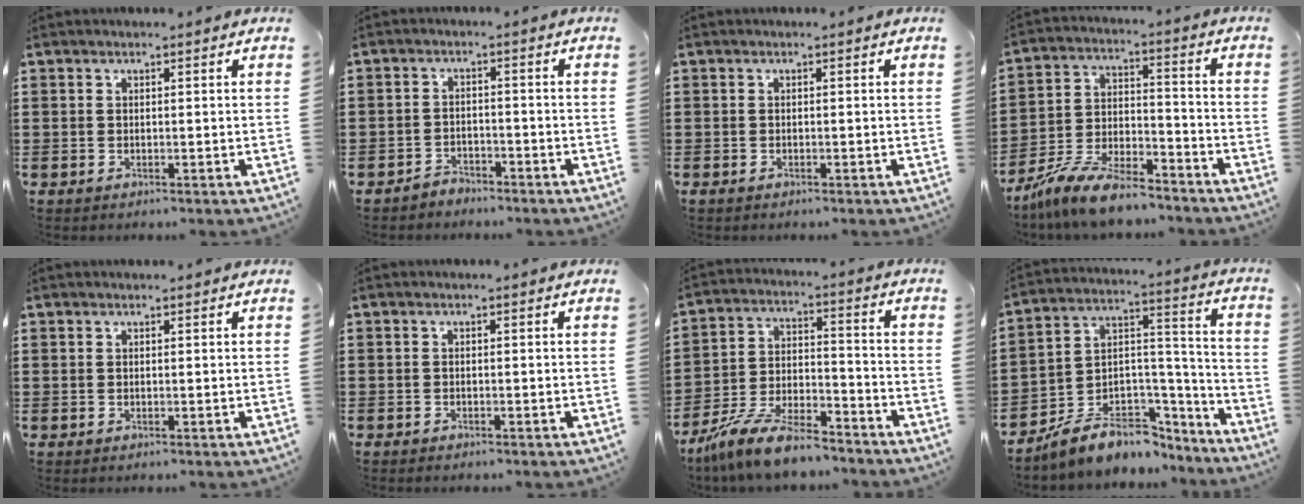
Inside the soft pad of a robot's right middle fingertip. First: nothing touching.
{"total": 2.7, "force": [-2.6, 0.8, -0.3], "torque": [-0.003, 0.004, -0.059]}
{"total": 0.5, "force": [-0.4, 0.2, 0.2], "torque": [-0.005, -0.002, -0.008]}
{"total": 9.8, "force": [-8.7, 1.7, 4.2], "torque": [-0.084, 0.019, -0.170]}
{"total": 0.0}
{"total": 0.7, "force": [-0.7, 0.2, 0.1], "torque": [-0.004, 0.000, -0.015]}
{"total": 10.1, "force": [-8.8, 1.7, 4.7], "torque": [-0.092, 0.022, -0.173]}
{"total": 6.8, "force": [-5.5, 3.7, 1.5], "torque": [-0.038, 0.005, -0.103]}